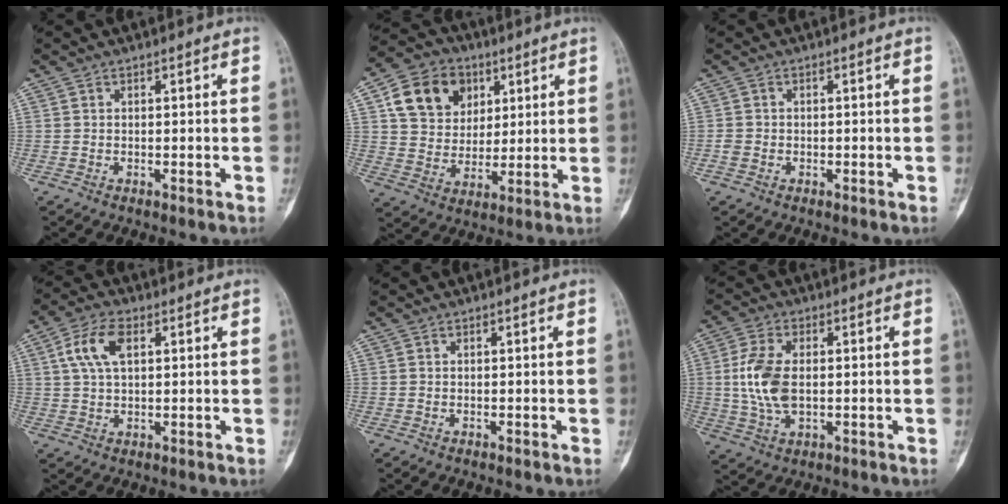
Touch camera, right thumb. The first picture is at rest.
{"total": 13.4, "force": [5.1, 10.8, 6.1], "torque": [-0.075, -0.010, 0.091]}
{"total": 1.5, "force": [-0.6, 1.1, 0.7], "torque": [-0.017, 0.001, -0.013]}
{"total": 7.2, "force": [2.2, 3.8, 5.8], "torque": [-0.119, 0.008, 0.042]}
{"total": 0.0}
{"total": 9.6, "force": [0.1, 5.3, 8.0], "torque": [-0.174, 0.001, 0.003]}